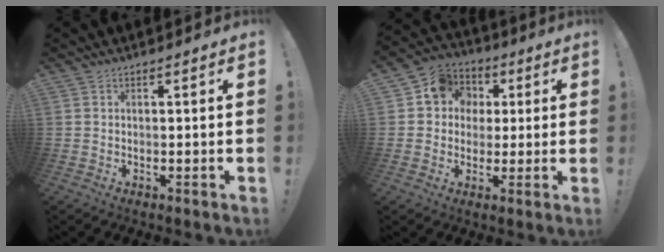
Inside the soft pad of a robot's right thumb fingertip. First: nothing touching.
{"total": 11.0, "force": [2.3, 9.9, 4.3], "torque": [-0.059, 0.006, 0.050]}